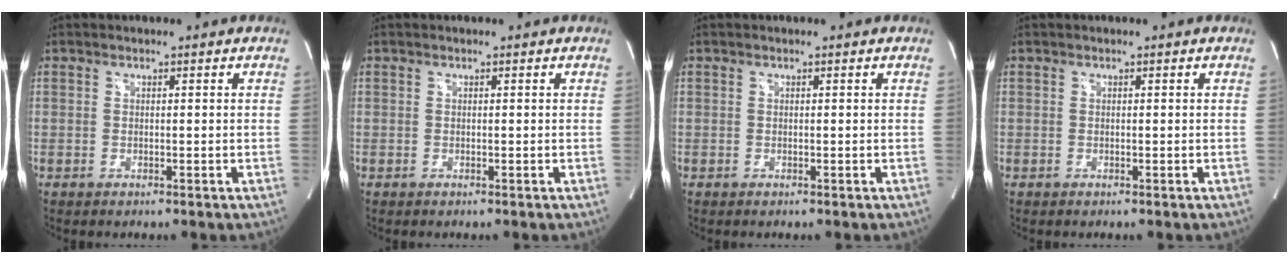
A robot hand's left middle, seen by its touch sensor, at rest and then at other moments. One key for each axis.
{"total": 0.0}
{"total": 0.0}
{"total": 0.0}